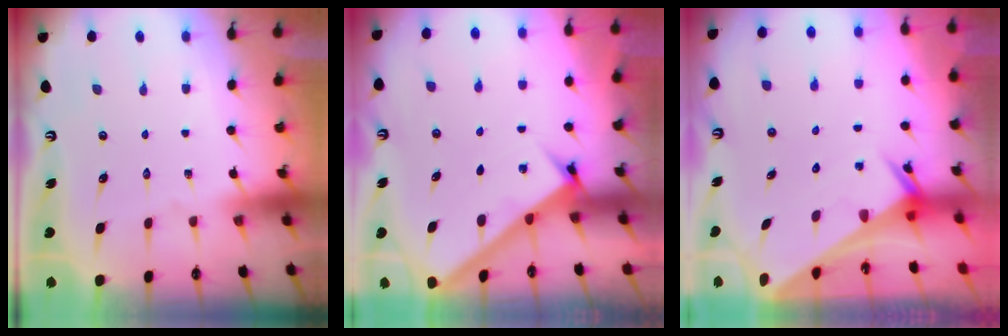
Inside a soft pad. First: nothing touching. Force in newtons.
{"total": 3.0, "press": 3.0, "slide": 0.2}
{"total": 2.6, "press": 2.6, "slide": 0.2}